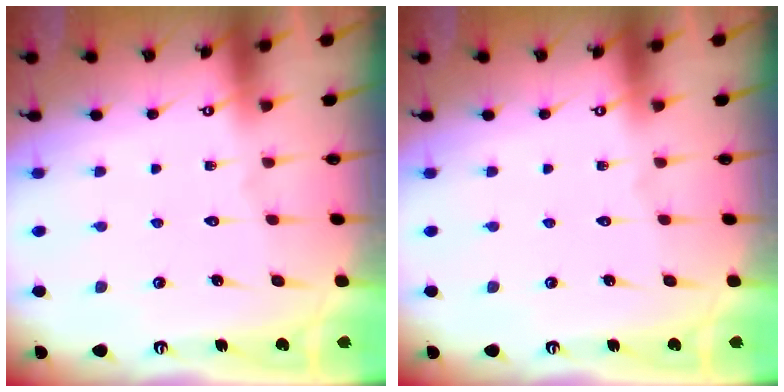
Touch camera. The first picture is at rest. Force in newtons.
{"total": 0.0}